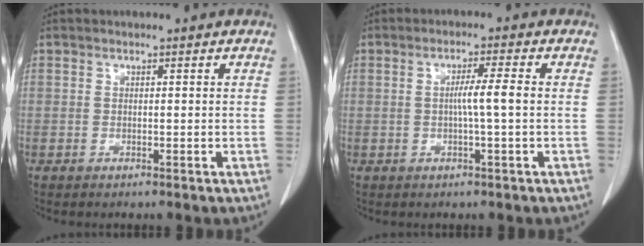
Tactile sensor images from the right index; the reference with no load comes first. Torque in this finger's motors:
{"motor_torque": [0.65, -0.25, 0.34, 0.06]}